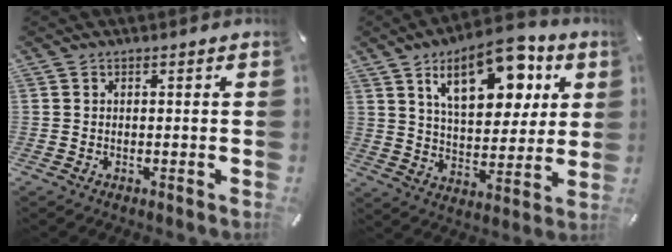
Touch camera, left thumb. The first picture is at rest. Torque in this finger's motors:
{"motor_torque": [2.50, 2.50, 1.40, -1.37, 0.24]}